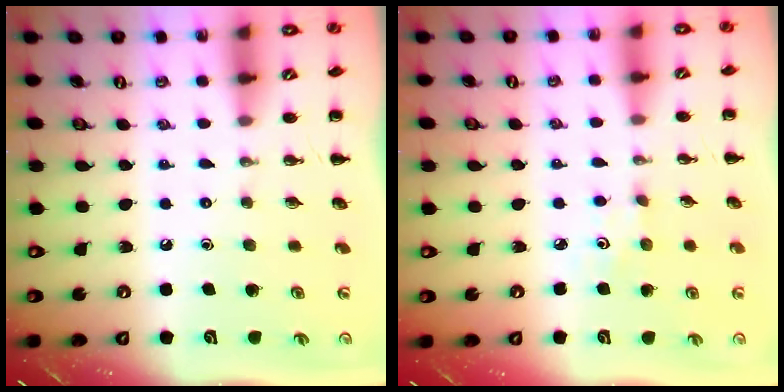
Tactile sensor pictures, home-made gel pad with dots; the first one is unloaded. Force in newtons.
{"total": 1.8, "press": 1.7, "slide": 0.6}